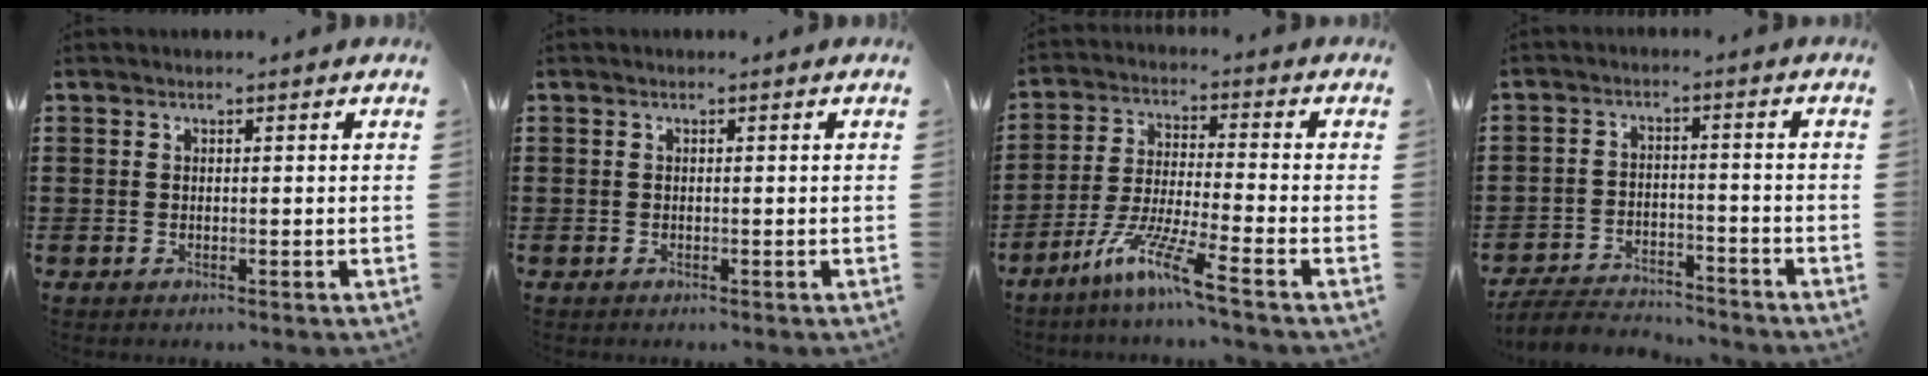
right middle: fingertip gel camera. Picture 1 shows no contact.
{"total": 0.0}
{"total": 8.5, "force": [-6.5, -0.1, 5.6], "torque": [-0.115, -0.011, -0.127]}
{"total": 4.4, "force": [-4.2, 1.0, 0.5], "torque": [-0.017, 0.007, -0.091]}